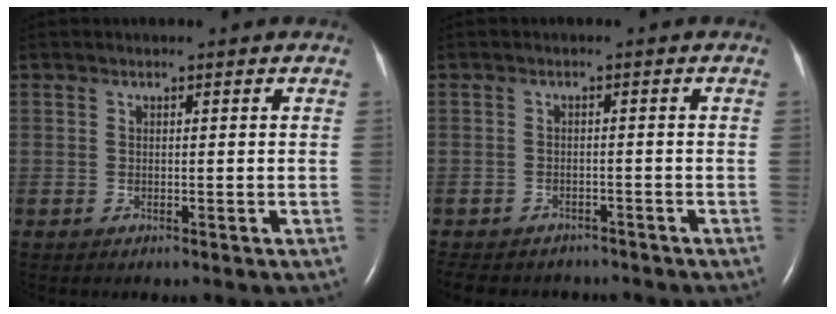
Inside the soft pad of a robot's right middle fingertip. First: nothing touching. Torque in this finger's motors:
{"motor_torque": [0.23, -0.23, 0.08, 0.03]}